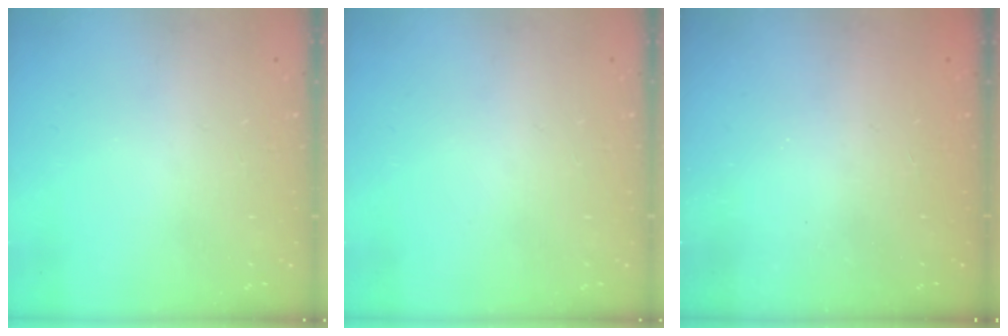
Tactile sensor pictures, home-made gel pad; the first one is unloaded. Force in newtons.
{"total": 0.0}
{"total": 2.5, "press": 2.4, "slide": 0.8}